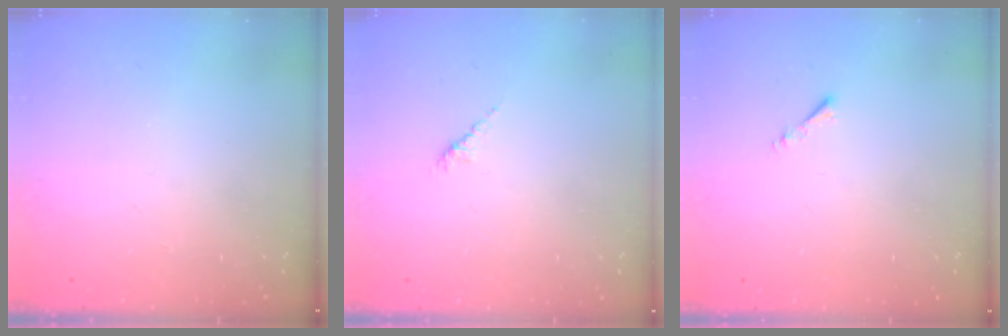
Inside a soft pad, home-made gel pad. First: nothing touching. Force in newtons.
{"total": 2.6, "press": 2.4, "slide": 0.7}
{"total": 0.8, "press": 0.7, "slide": 0.3}